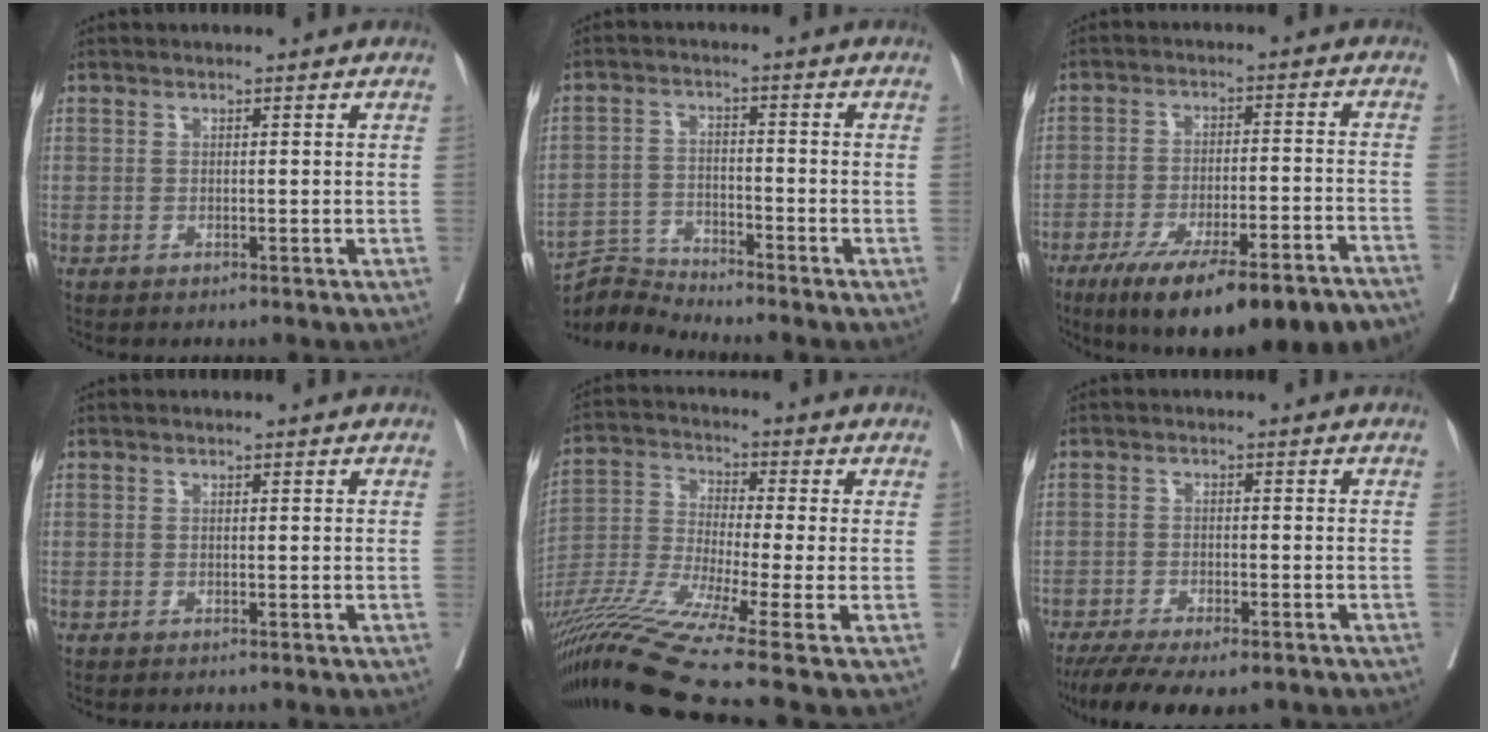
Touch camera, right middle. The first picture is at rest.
{"total": 5.2, "force": [-4.9, -1.3, -1.3], "torque": [0.019, -0.007, -0.093]}
{"total": 20.7, "force": [-15.6, 2.6, 13.3], "torque": [-0.155, -0.014, -0.231]}
{"total": 0.0}
{"total": 17.3, "force": [-12.0, -2.4, 12.2], "torque": [-0.261, -0.033, -0.222]}
{"total": 12.5, "force": [-9.8, 3.6, 6.9], "torque": [-0.129, -0.022, -0.145]}